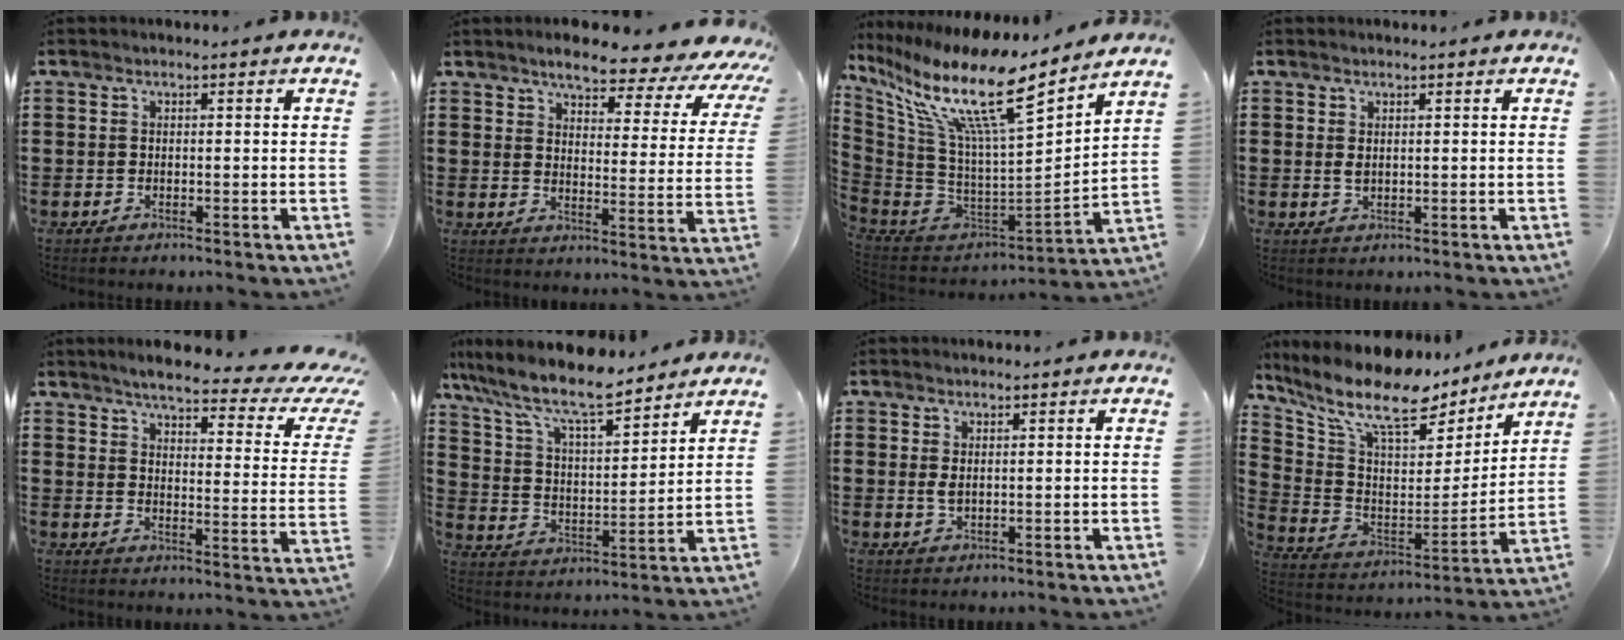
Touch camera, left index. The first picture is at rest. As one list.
[{"total": 6.2, "force": [5.5, 1.0, 2.8], "torque": [-0.057, -0.040, 0.085]}, {"total": 14.6, "force": [9.5, 2.1, 10.9], "torque": [-0.247, -0.074, 0.144]}, {"total": 1.2, "force": [0.6, 0.6, 0.9], "torque": [-0.020, 0.003, 0.010]}, {"total": 5.2, "force": [4.1, 0.5, 3.1], "torque": [-0.064, -0.033, 0.060]}, {"total": 9.9, "force": [8.4, 1.9, 4.9], "torque": [-0.129, -0.046, 0.143]}, {"total": 1.6, "force": [0.6, 0.7, 1.3], "torque": [-0.036, -0.001, 0.008]}, {"total": 13.0, "force": [9.6, 4.2, 7.6], "torque": [-0.169, -0.058, 0.164]}]